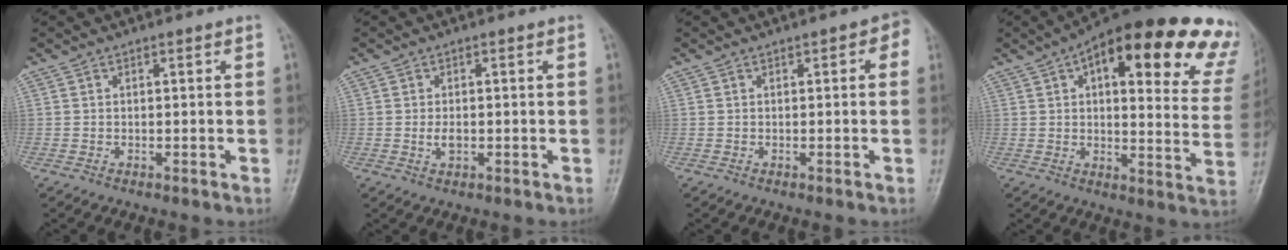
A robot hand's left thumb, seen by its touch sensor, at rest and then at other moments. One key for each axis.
{"total": 2.1, "fx": -0.4, "fy": 1.2, "fz": 1.6, "tx": -0.031, "ty": 0.003, "tz": -0.006}
{"total": 3.0, "fx": 0.7, "fy": 1.4, "fz": 2.5, "tx": -0.016, "ty": 0.005, "tz": -0.001}
{"total": 28.7, "fx": 16.2, "fy": 10.7, "fz": 21.1, "tx": -0.237, "ty": -0.011, "tz": 0.193}